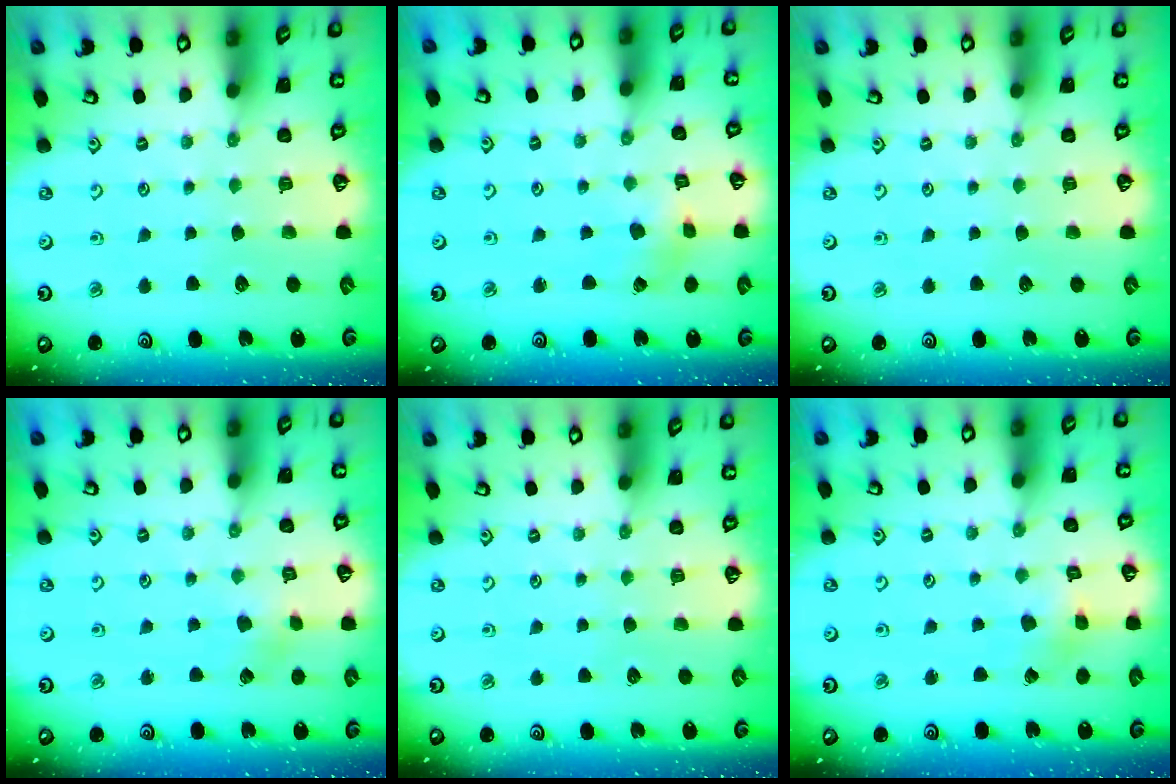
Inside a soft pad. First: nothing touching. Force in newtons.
{"total": 1.4, "press": 1.3, "slide": 0.3}
{"total": 0.0}
{"total": 2.6, "press": 2.6, "slide": 0.4}
{"total": 0.0}
{"total": 2.2, "press": 2.2, "slide": 0.2}